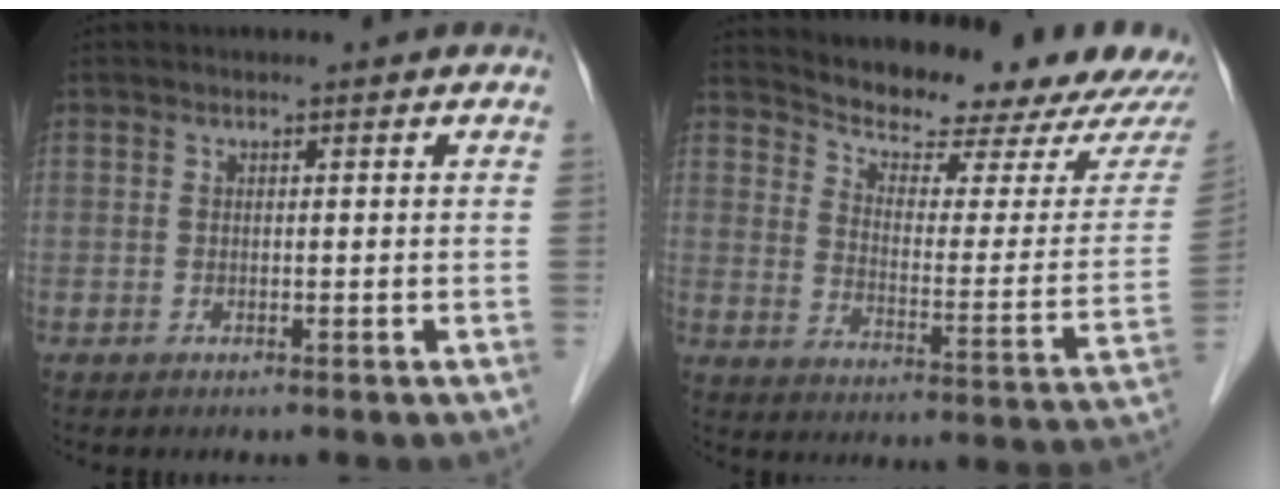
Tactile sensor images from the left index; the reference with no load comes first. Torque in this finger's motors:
{"motor_torque": [0.31, -0.46, 0.30, 0.03]}